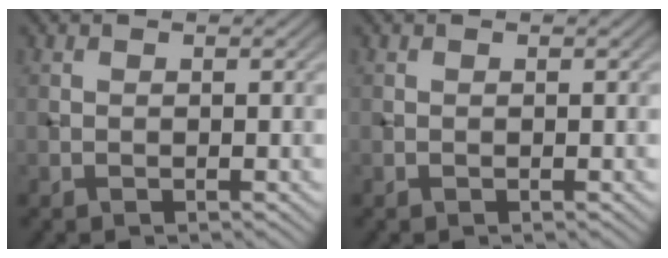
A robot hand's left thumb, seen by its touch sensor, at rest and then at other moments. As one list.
[{"total": 0.0}]